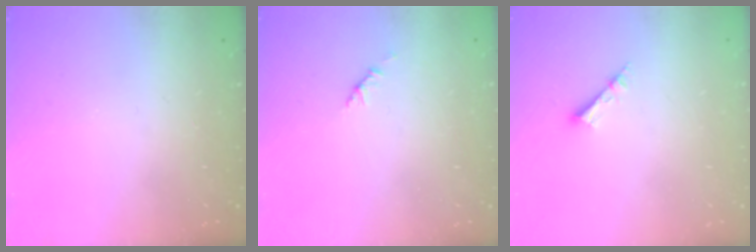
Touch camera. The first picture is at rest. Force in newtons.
{"total": 1.9, "press": 1.8, "slide": 0.6}
{"total": 2.3, "press": 2.3, "slide": 0.1}